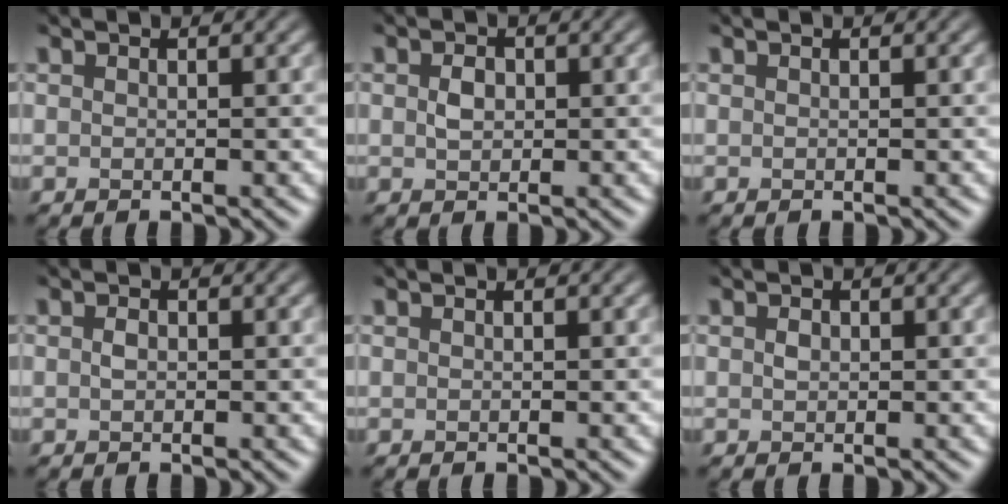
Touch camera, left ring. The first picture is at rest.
{"total": 1.2, "force": [-0.5, 0.8, 0.7], "torque": [-0.013, -0.002, -0.013]}
{"total": 0.0}
{"total": 0.6, "force": [-0.5, 0.3, 0.3], "torque": [-0.003, -0.001, -0.012]}
{"total": 0.0}
{"total": 0.5, "force": [-0.3, 0.3, 0.3], "torque": [-0.005, -0.002, -0.007]}